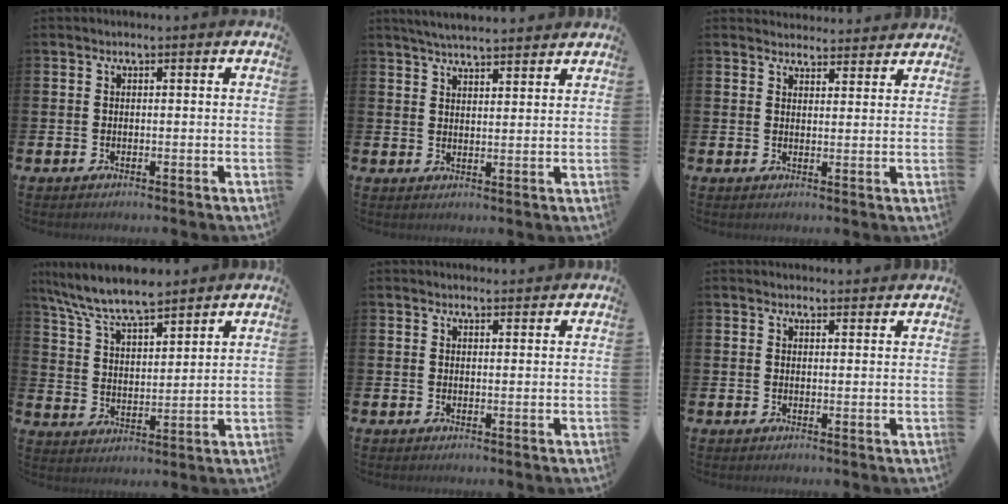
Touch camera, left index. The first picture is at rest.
{"total": 4.5, "force": [4.4, 0.3, 0.9], "torque": [-0.024, -0.017, 0.080]}
{"total": 3.4, "force": [3.3, 0.8, -0.2], "torque": [0.009, -0.021, 0.059]}
{"total": 8.1, "force": [7.6, 1.3, 2.7], "torque": [-0.083, -0.037, 0.136]}
{"total": 1.5, "force": [1.4, 0.2, 0.0], "torque": [0.010, -0.007, 0.024]}
{"total": 1.9, "force": [1.9, 0.3, -0.1], "torque": [0.011, -0.012, 0.032]}